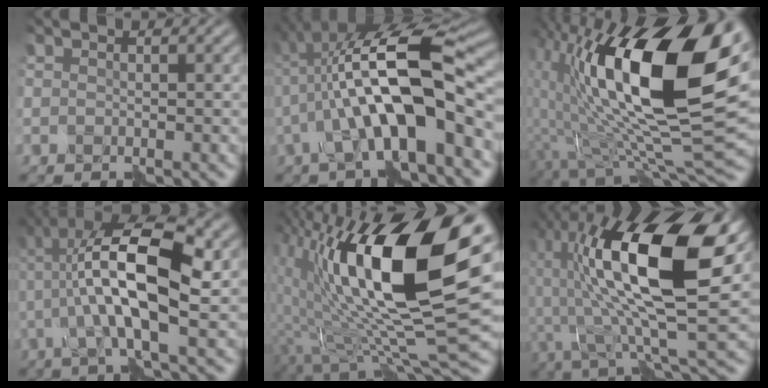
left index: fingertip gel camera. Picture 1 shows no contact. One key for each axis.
{"total": 11.4, "fx": -0.9, "fy": 3.7, "fz": 10.8, "tx": -0.182, "ty": 0.019, "tz": -0.020}
{"total": 17.4, "fx": 5.2, "fy": 6.9, "fz": 15.1, "tx": -0.258, "ty": 0.001, "tz": 0.081}
{"total": 10.2, "fx": 1.4, "fy": 2.7, "fz": 9.7, "tx": -0.176, "ty": 0.014, "tz": 0.019}
{"total": 15.4, "fx": 4.9, "fy": 5.3, "fz": 13.6, "tx": -0.229, "ty": -0.007, "tz": 0.079}
{"total": 15.8, "fx": 3.5, "fy": 5.7, "fz": 14.3, "tx": -0.266, "ty": -0.001, "tz": 0.054}